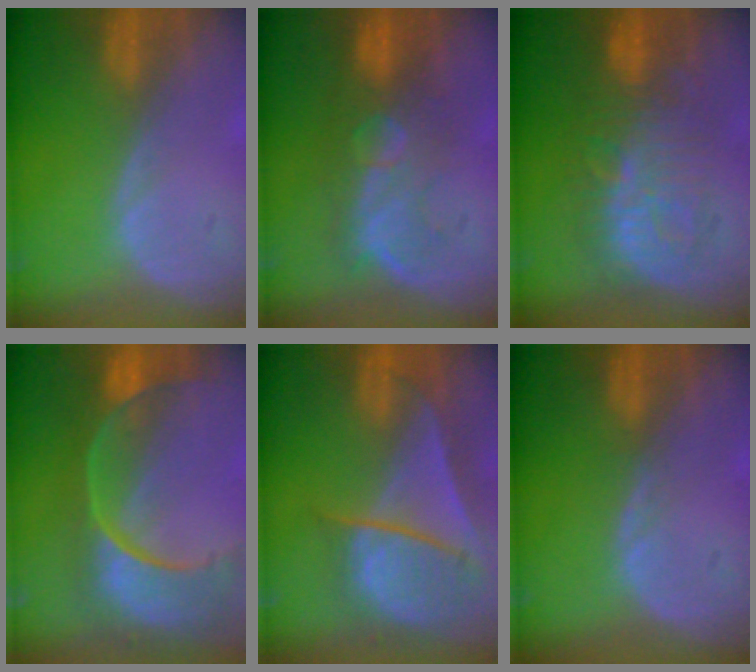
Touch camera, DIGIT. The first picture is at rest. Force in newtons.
{"total": 9.0, "press": 8.3, "slide": 3.4}
{"total": 9.4, "press": 9.3, "slide": 1.4}
{"total": 13.1, "press": 10.6, "slide": 7.7}
{"total": 9.2, "press": 8.0, "slide": 4.4}
{"total": 0.7, "press": 0.7, "slide": 0.2}